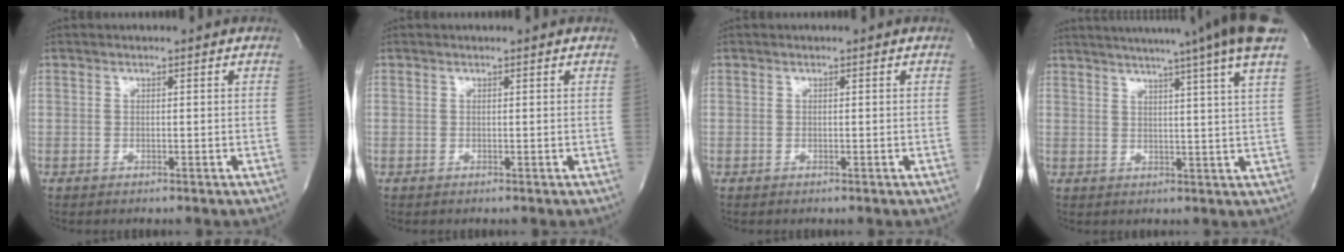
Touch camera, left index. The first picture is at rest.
{"total": 0.0}
{"total": 0.0}
{"total": 18.8, "force": [14.8, -1.9, 11.4], "torque": [-0.182, -0.012, 0.180]}